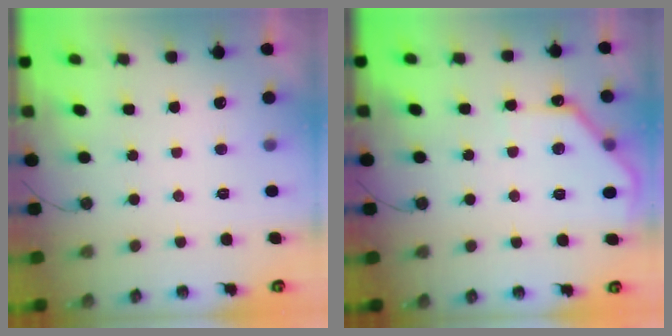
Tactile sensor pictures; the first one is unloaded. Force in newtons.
{"total": 10.9, "press": 10.9, "slide": 0.7}